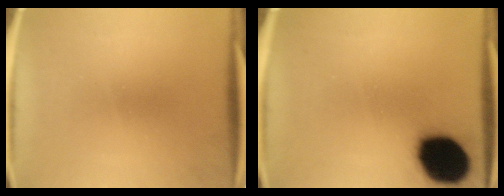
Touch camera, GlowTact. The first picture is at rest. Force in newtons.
{"total": 19.0}